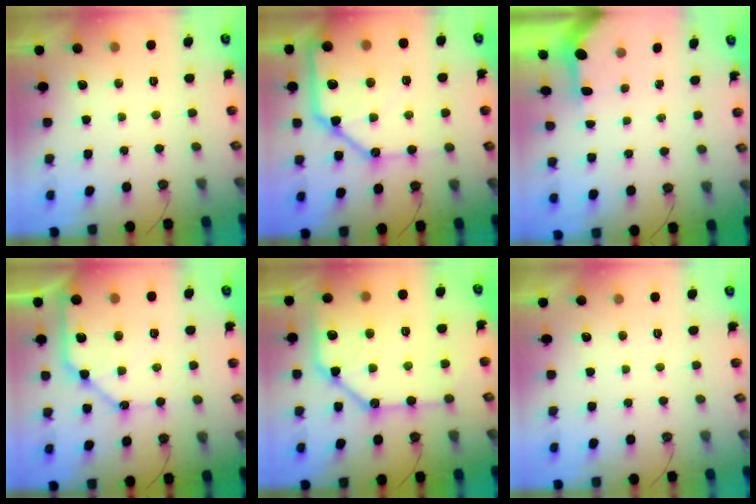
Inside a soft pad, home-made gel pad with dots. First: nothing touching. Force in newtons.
{"total": 23.8, "press": 23.6, "slide": 3.1}
{"total": 2.9, "press": 2.9, "slide": 0.2}
{"total": 14.7, "press": 14.6, "slide": 1.6}
{"total": 19.5, "press": 19.4, "slide": 2.2}
{"total": 0.0}